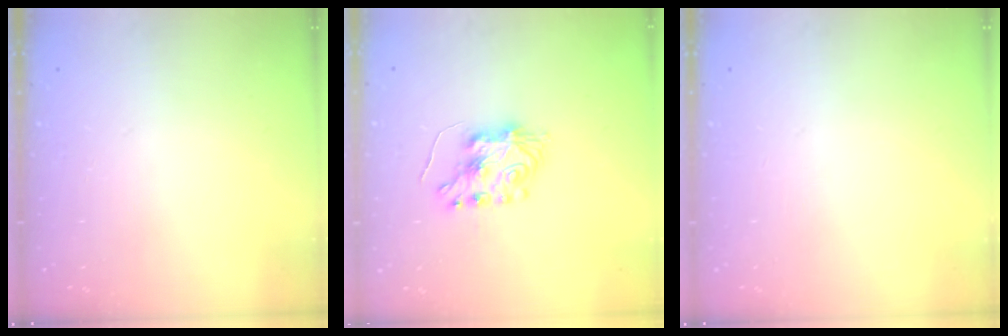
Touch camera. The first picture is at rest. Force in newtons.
{"total": 7.3, "press": 7.2, "slide": 0.6}
{"total": 0.0}